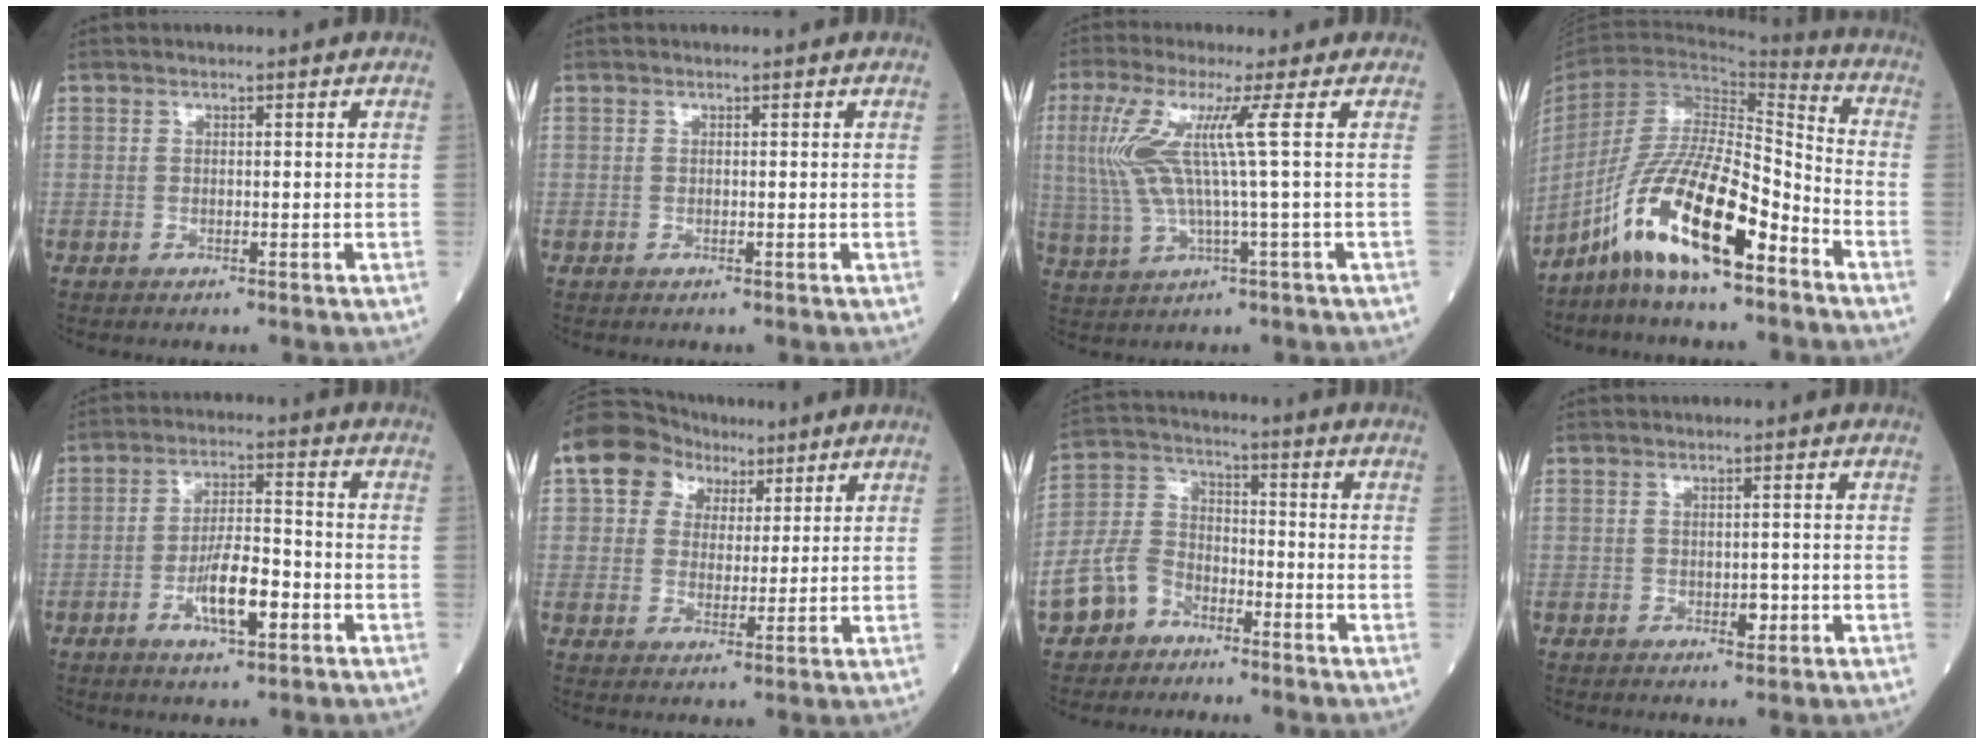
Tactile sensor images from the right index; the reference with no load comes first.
{"total": 0.0}
{"total": 8.8, "force": [1.8, -0.8, 8.6], "torque": [-0.199, 0.010, 0.042]}
{"total": 14.9, "force": [-9.6, 2.5, 11.1], "torque": [-0.210, 0.003, -0.177]}
{"total": 7.7, "force": [-3.0, 1.9, 6.9], "torque": [-0.130, 0.003, -0.050]}
{"total": 8.6, "force": [4.1, 6.9, 3.1], "torque": [-0.058, 0.041, 0.070]}
{"total": 7.8, "force": [-5.0, 5.3, 2.9], "torque": [-0.078, 0.015, -0.102]}
{"total": 1.7, "force": [-0.4, 0.9, 1.4], "torque": [-0.022, 0.000, 0.000]}